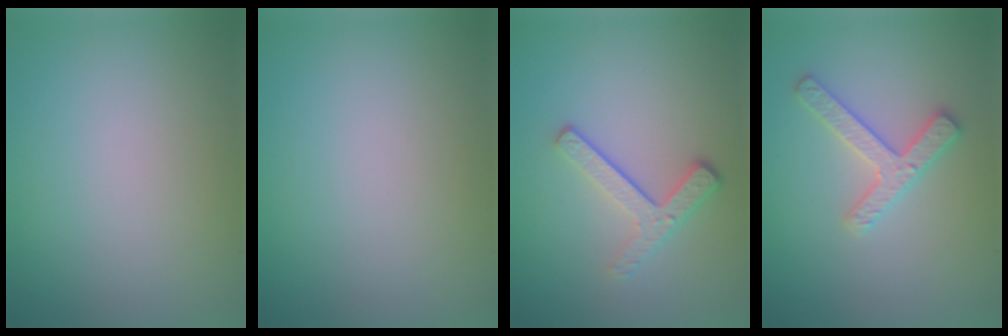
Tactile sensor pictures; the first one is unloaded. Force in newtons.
{"total": 0.0}
{"total": 3.5, "press": 2.5, "slide": 2.4}
{"total": 2.7, "press": 2.7, "slide": 0.3}